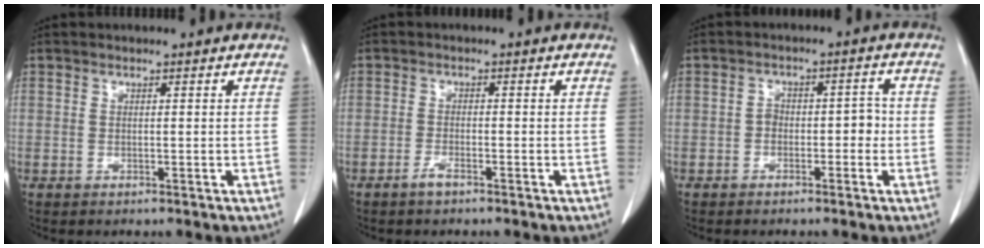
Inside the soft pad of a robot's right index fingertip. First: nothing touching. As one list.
[{"total": 1.7, "force": [-1.4, 0.2, 1.0], "torque": [-0.026, -0.003, -0.026]}, {"total": 3.5, "force": [-1.1, 2.2, 2.5], "torque": [-0.023, 0.021, -0.016]}]